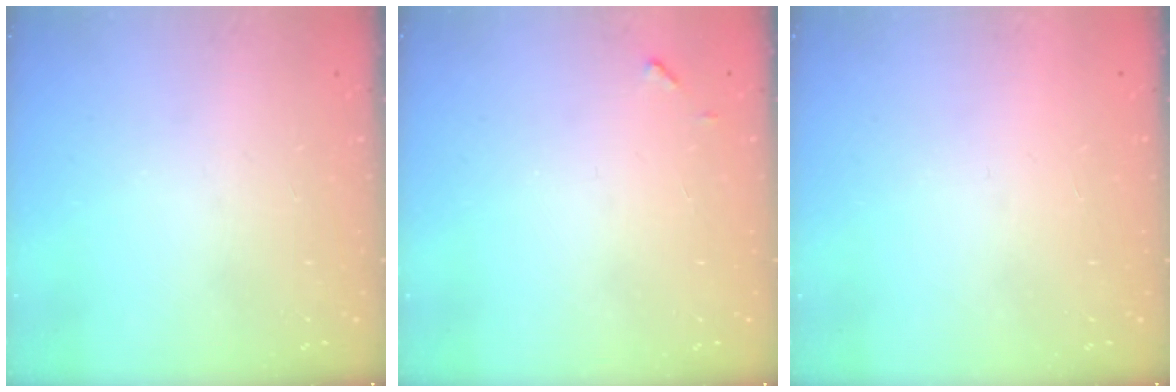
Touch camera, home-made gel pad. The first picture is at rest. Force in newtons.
{"total": 4.6, "press": 4.6, "slide": 0.3}
{"total": 1.6, "press": 1.6, "slide": 0.1}